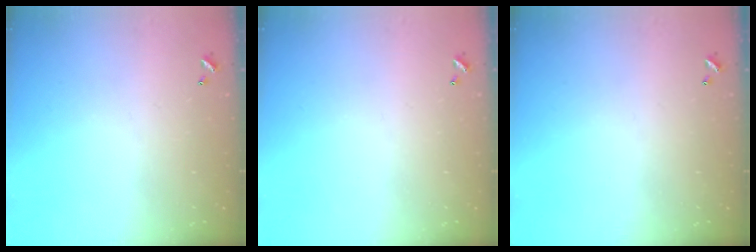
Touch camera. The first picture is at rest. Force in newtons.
{"total": 0.0}
{"total": 0.0}